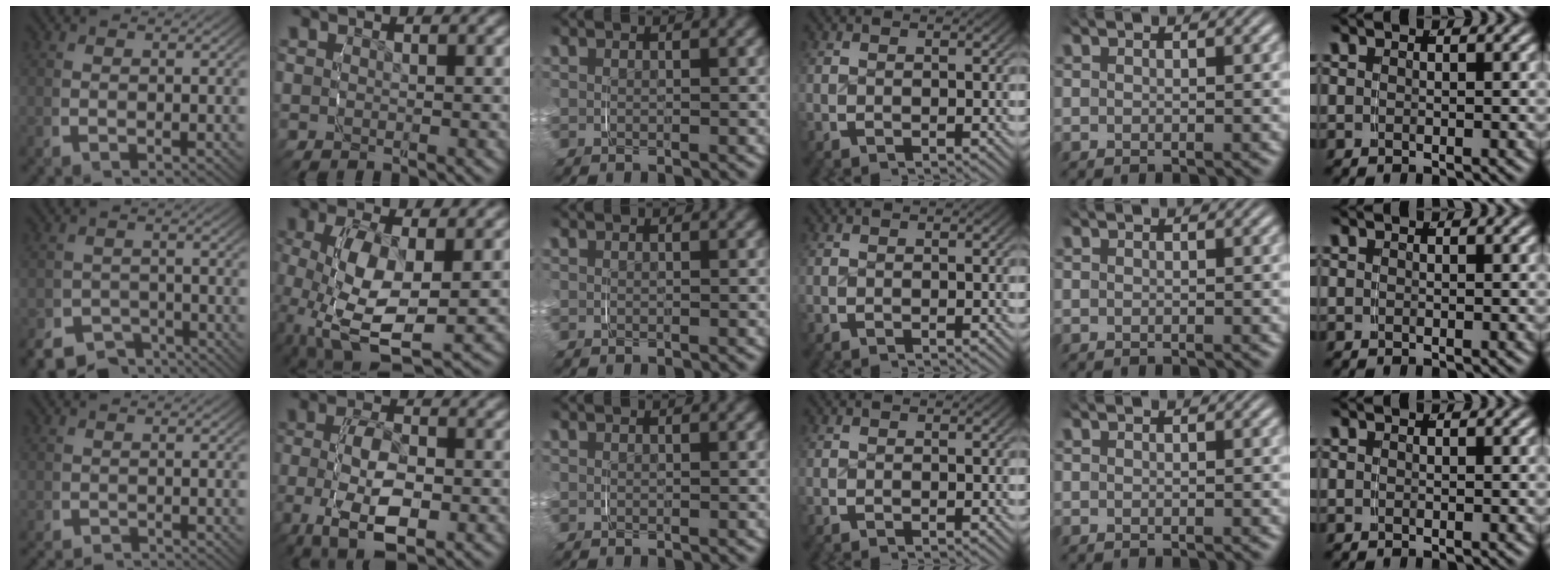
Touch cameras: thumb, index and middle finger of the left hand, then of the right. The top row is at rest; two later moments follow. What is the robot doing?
{"motion": "grasp_and_lifting", "object": "key"}